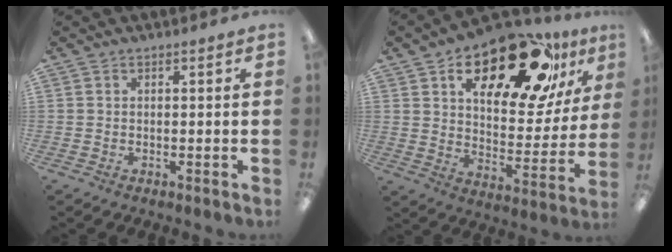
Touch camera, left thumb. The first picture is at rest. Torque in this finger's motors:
{"motor_torque": [0.39, 1.45, 1.29, -1.48, 0.13]}